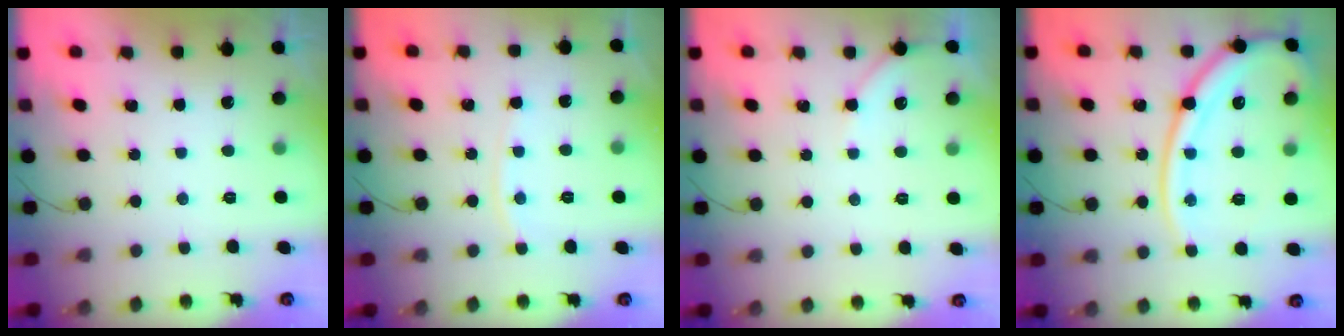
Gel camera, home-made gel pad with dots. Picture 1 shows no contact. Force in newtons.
{"total": 4.2, "press": 4.1, "slide": 0.6}
{"total": 3.7, "press": 3.7, "slide": 0.6}
{"total": 18.2, "press": 18.1, "slide": 2.1}